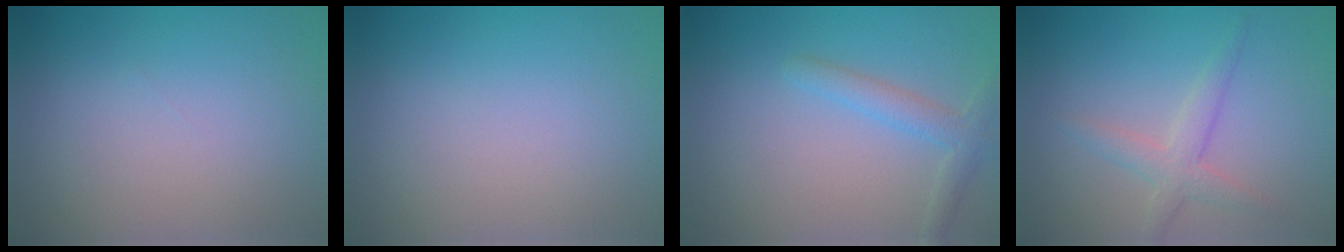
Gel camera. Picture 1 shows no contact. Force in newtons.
{"total": 0.0}
{"total": 2.3, "press": 2.3, "slide": 0.1}
{"total": 2.5, "press": 2.5, "slide": 0.1}